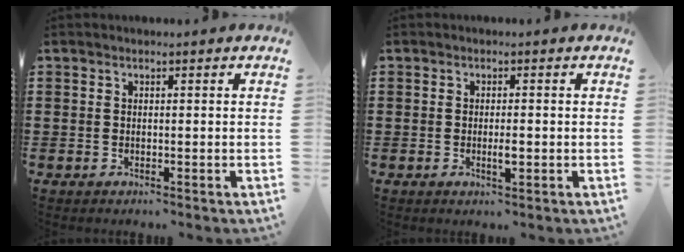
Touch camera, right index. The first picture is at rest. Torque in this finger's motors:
{"motor_torque": [0.60, 0.57, 0.01, 0.01]}